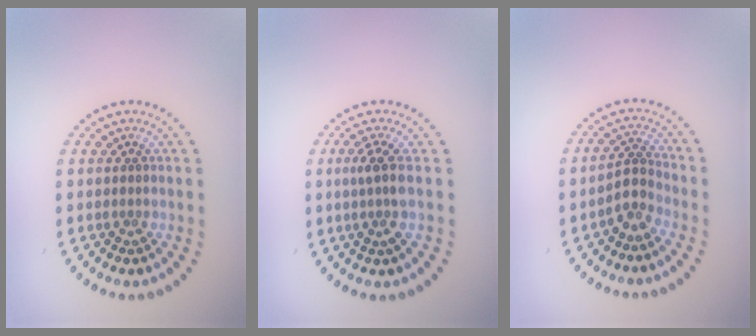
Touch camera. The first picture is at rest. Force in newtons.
{"total": 2.3, "press": 1.8, "slide": 1.6}
{"total": 2.4, "press": 1.8, "slide": 1.6}